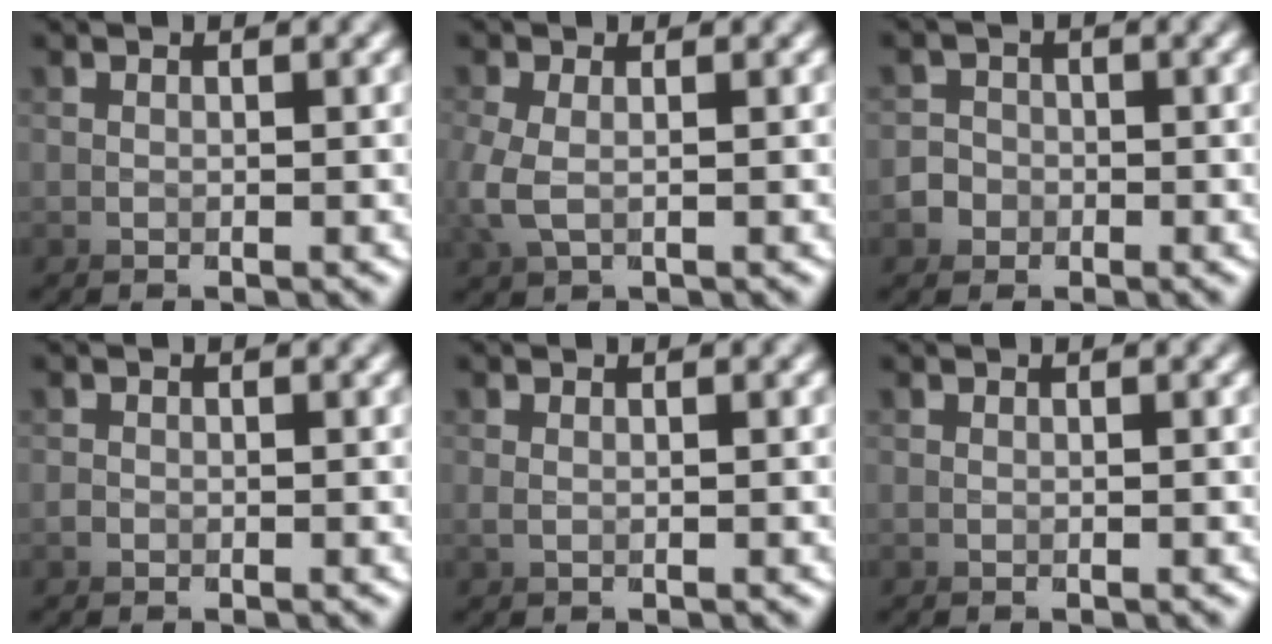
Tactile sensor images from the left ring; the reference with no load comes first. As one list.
[{"total": 1.9, "force": [-1.5, -1.2, 0.3], "torque": [-0.032, -0.009, -0.015]}, {"total": 3.6, "force": [-1.3, 2.7, -1.9], "torque": [0.014, -0.016, -0.029]}, {"total": 0.9, "force": [-0.4, 0.6, -0.4], "torque": [-0.010, -0.016, 0.000]}, {"total": 0.8, "force": [-0.1, -0.8, -0.2], "torque": [0.013, 0.006, -0.002]}, {"total": 0.0}]